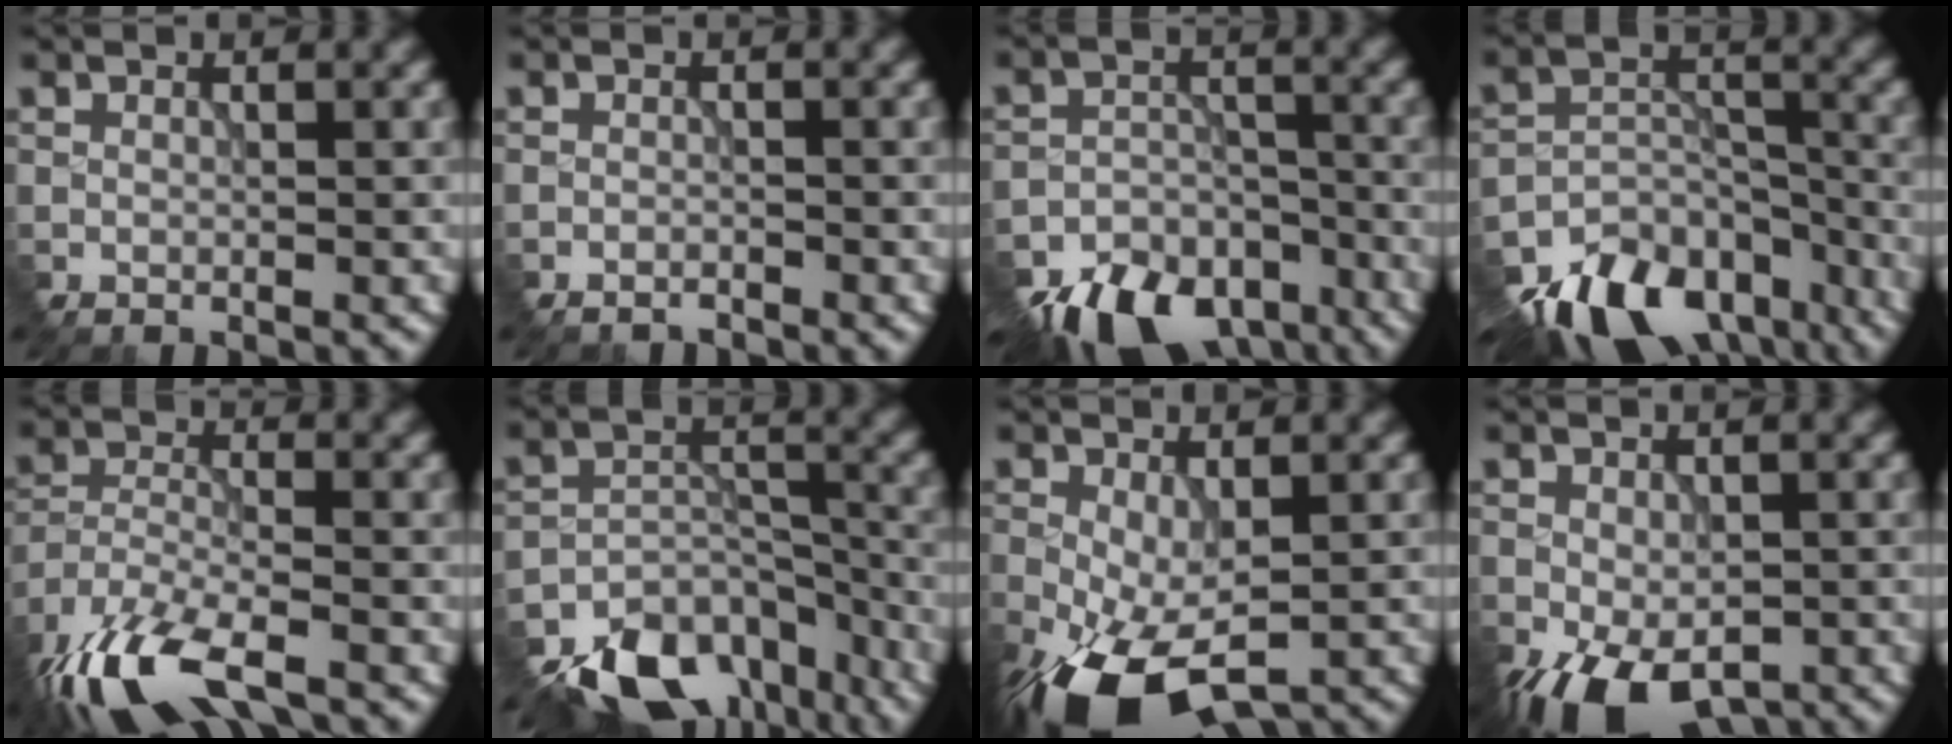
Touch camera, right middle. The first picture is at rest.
{"total": 1.3, "force": [-1.3, 0.0, -0.1], "torque": [0.004, -0.003, -0.023]}
{"total": 9.5, "force": [-7.9, 4.2, 3.2], "torque": [-0.046, -0.018, -0.118]}
{"total": 12.2, "force": [-9.9, 5.4, 4.6], "torque": [-0.082, -0.008, -0.152]}
{"total": 12.1, "force": [-9.3, 4.1, 6.6], "torque": [-0.140, -0.042, -0.157]}
{"total": 11.3, "force": [-9.2, 4.9, 4.4], "torque": [-0.077, -0.005, -0.142]}
{"total": 11.3, "force": [-5.2, 5.8, 8.2], "torque": [-0.180, -0.054, -0.075]}
{"total": 8.8, "force": [-4.9, 4.6, 5.7], "torque": [-0.108, -0.037, -0.068]}